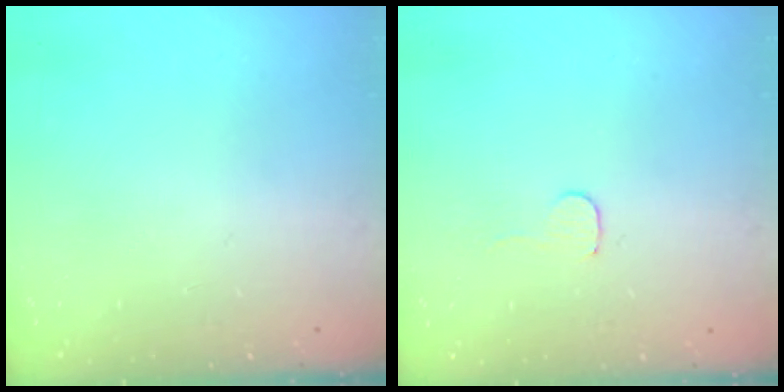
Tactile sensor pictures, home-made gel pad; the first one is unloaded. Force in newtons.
{"total": 3.5, "press": 3.5, "slide": 0.3}